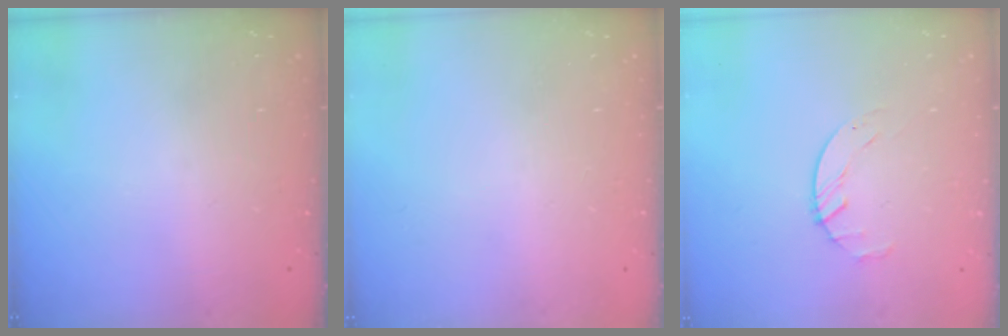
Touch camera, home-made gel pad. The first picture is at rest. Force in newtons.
{"total": 0.0}
{"total": 1.6, "press": 1.6, "slide": 0.3}